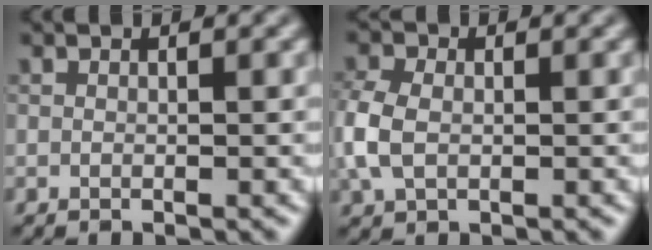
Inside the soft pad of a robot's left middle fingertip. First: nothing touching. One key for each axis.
{"total": 4.0, "fx": -0.4, "fy": 2.9, "fz": 2.7, "tx": -0.078, "ty": 0.000, "tz": -0.012}